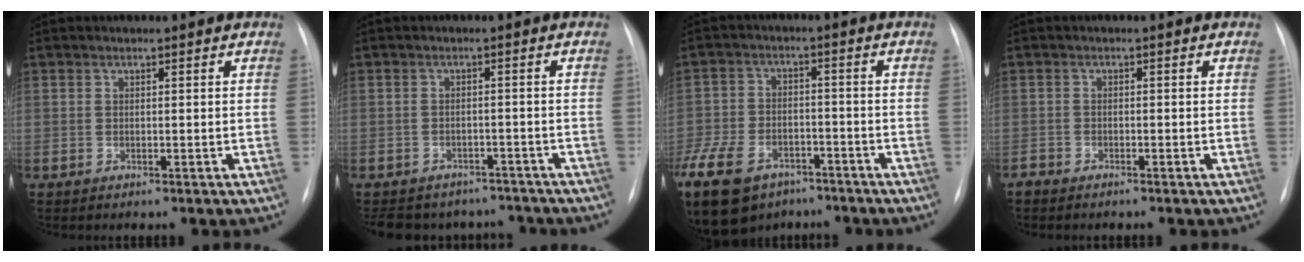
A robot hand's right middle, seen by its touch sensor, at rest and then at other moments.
{"total": 11.5, "force": [-10.1, 5.2, 1.8], "torque": [-0.031, 0.017, -0.117]}
{"total": 23.2, "force": [-14.1, 14.4, 11.5], "torque": [-0.353, -0.029, -0.224]}
{"total": 1.3, "force": [-1.2, 0.3, 0.0], "torque": [-0.002, -0.001, -0.024]}